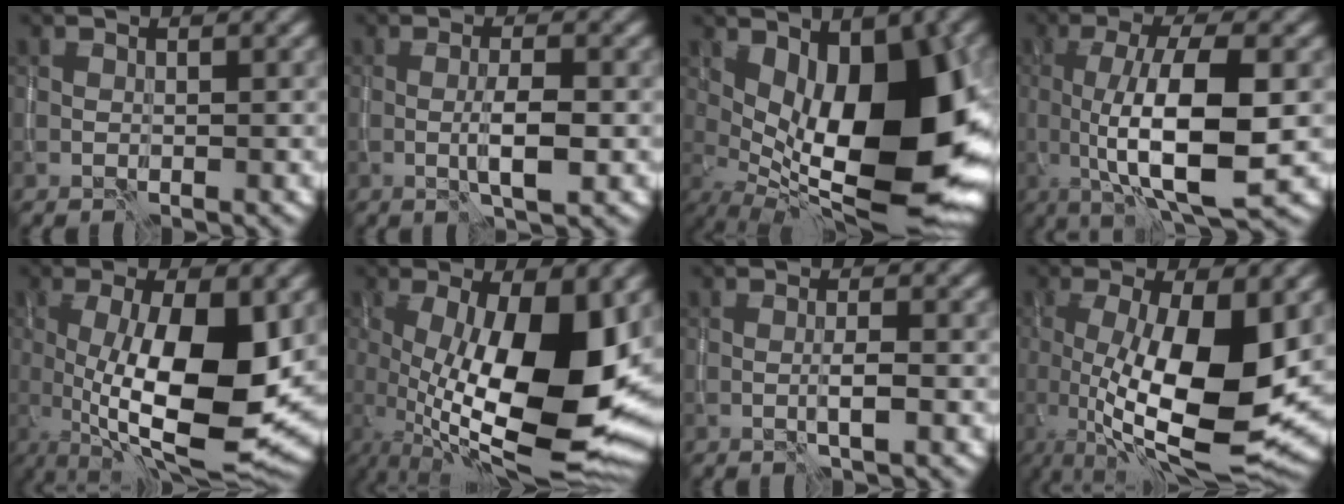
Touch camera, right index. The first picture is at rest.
{"total": 3.0, "force": [-0.6, 0.5, 2.9], "torque": [-0.055, -0.003, -0.012]}
{"total": 14.5, "force": [-0.1, 6.2, 13.2], "torque": [-0.171, 0.001, -0.006]}
{"total": 9.7, "force": [-0.7, 2.9, 9.3], "torque": [-0.154, -0.008, -0.006]}
{"total": 12.7, "force": [-0.6, 4.1, 12.0], "torque": [-0.197, -0.017, -0.007]}
{"total": 16.1, "force": [-0.2, 5.9, 15.0], "torque": [-0.227, -0.007, 0.002]}
{"total": 1.4, "force": [-0.5, 0.0, 1.3], "torque": [-0.026, 0.000, -0.011]}
{"total": 12.8, "force": [-0.7, 4.2, 12.0], "torque": [-0.202, -0.019, -0.013]}